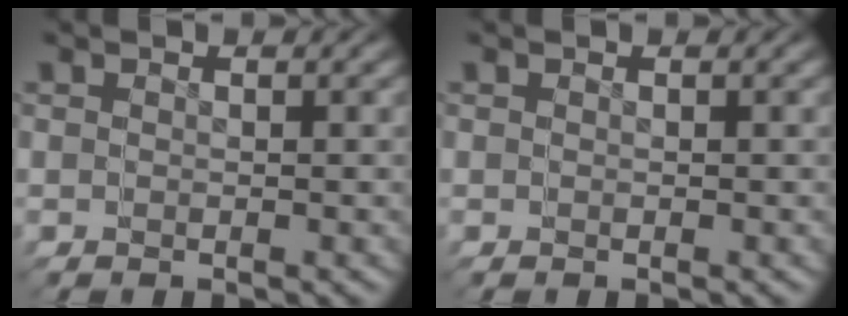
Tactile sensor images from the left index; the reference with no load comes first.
{"total": 0.0}